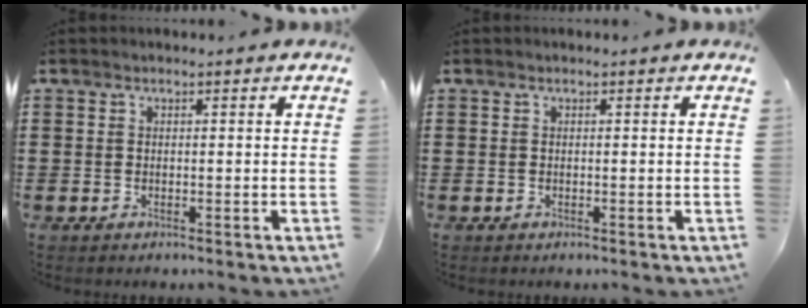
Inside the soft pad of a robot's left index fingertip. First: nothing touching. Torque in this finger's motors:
{"motor_torque": [0.00, 0.00, 0.00, 0.00]}